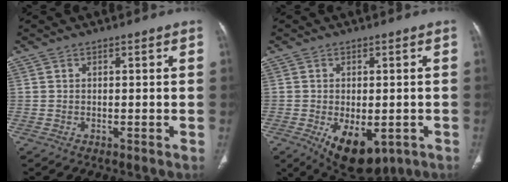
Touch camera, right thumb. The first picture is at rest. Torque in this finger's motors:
{"motor_torque": [-0.20, 0.38, -0.01, 0.00, 0.25]}